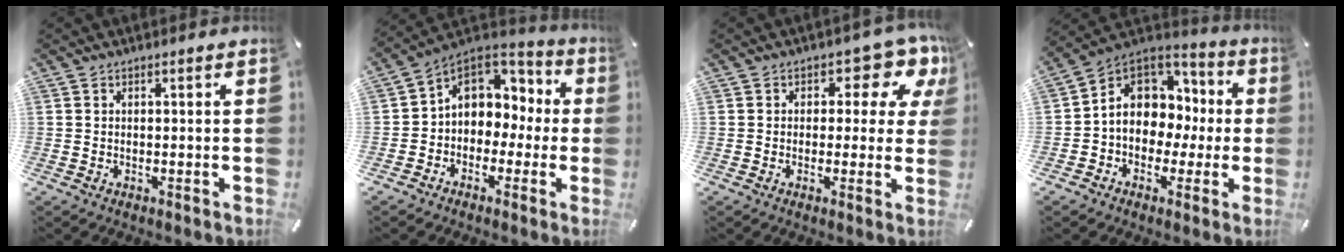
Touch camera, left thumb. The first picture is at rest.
{"total": 9.0, "force": [1.9, 7.9, 3.8], "torque": [-0.062, -0.006, 0.039]}
{"total": 8.9, "force": [3.6, 5.0, 6.3], "torque": [-0.072, -0.025, 0.058]}
{"total": 10.3, "force": [0.8, 9.0, 5.0], "torque": [-0.104, -0.009, 0.018]}